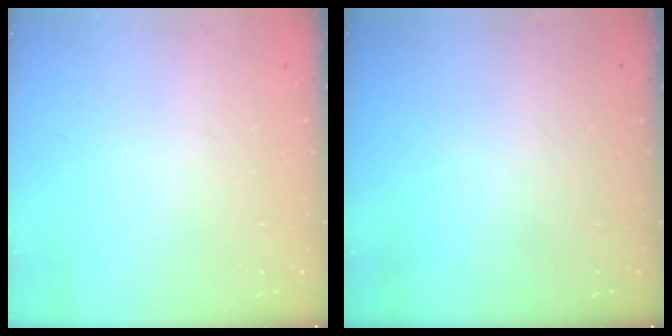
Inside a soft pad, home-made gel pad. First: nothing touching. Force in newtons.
{"total": 0.0}